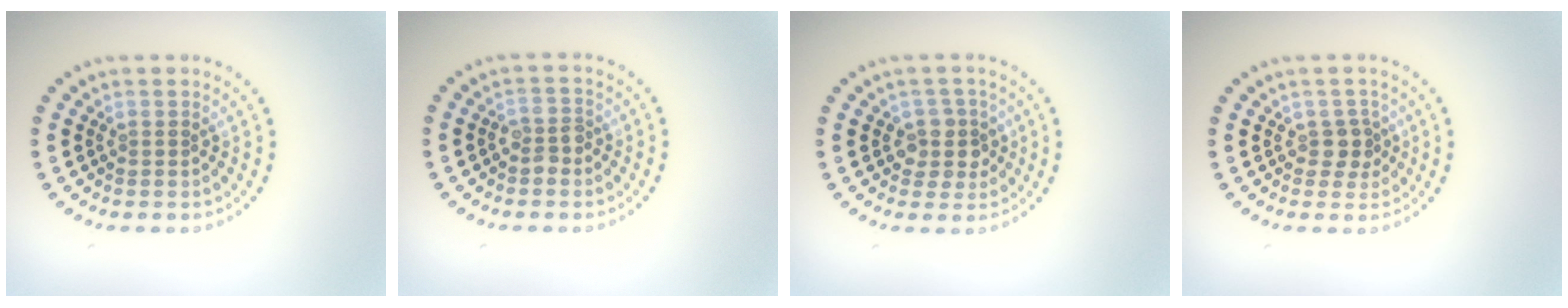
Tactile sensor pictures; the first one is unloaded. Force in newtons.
{"total": 1.7, "press": 1.6, "slide": 0.5}
{"total": 2.8, "press": 2.4, "slide": 1.4}
{"total": 1.8, "press": 1.6, "slide": 0.9}